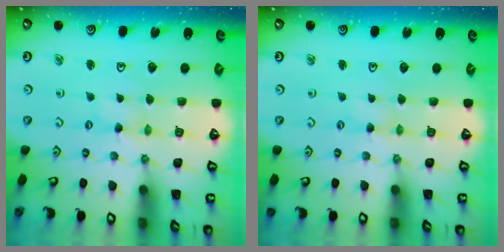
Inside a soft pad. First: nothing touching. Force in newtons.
{"total": 1.1, "press": 1.1, "slide": 0.2}